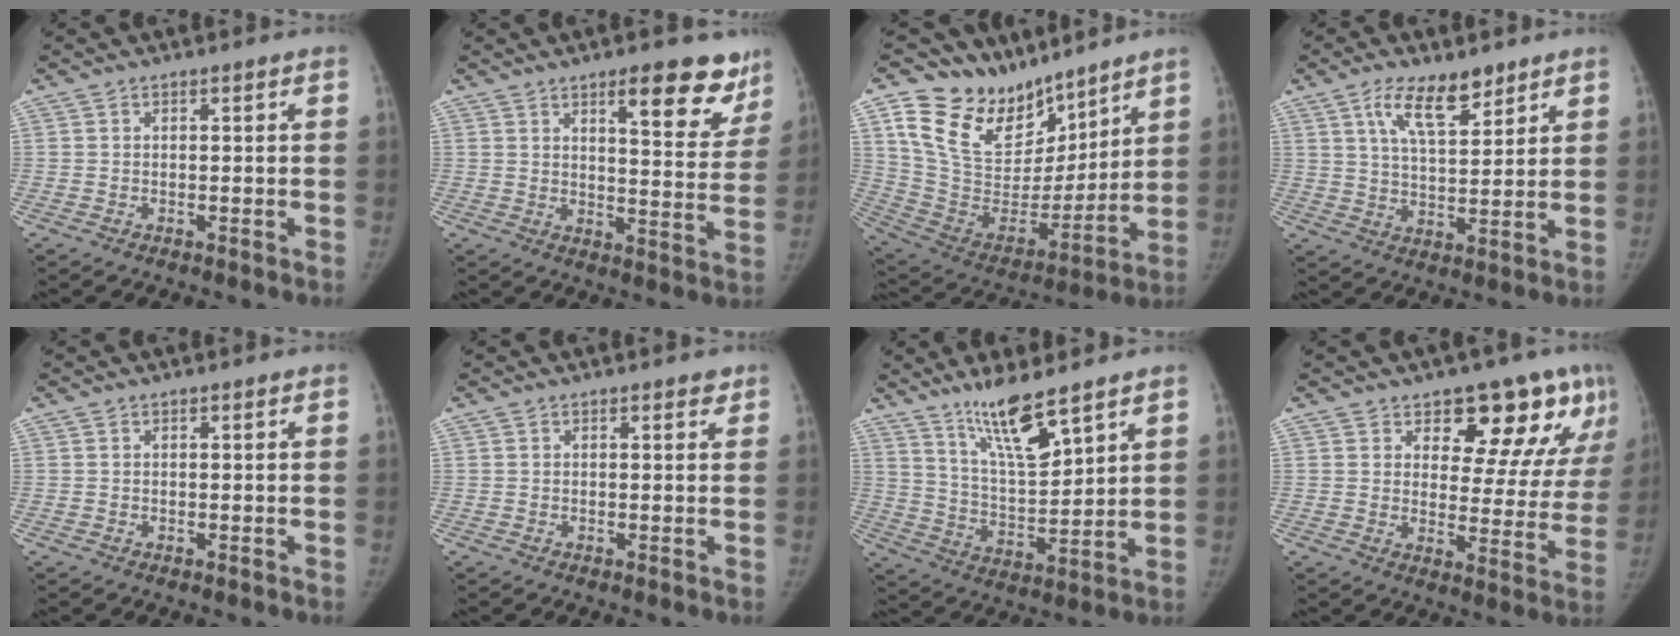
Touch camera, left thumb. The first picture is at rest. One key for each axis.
{"total": 13.9, "fx": 9.1, "fy": 4.5, "fz": 9.5, "tx": -0.067, "ty": -0.053, "tz": 0.121}
{"total": 20.7, "fx": 14.7, "fy": 11.8, "fz": 8.6, "tx": -0.104, "ty": -0.078, "tz": 0.273}
{"total": 9.8, "fx": 6.1, "fy": 4.0, "fz": 6.5, "tx": -0.094, "ty": -0.035, "tz": 0.113}
{"total": 0.0}
{"total": 1.2, "fx": 0.8, "fy": 0.6, "fz": 0.5, "tx": 0.003, "ty": -0.004, "tz": 0.007}
{"total": 11.8, "fx": 8.6, "fy": 2.3, "fz": 7.7, "tx": -0.129, "ty": -0.063, "tz": 0.171}
{"total": 17.3, "fx": 10.3, "fy": 8.4, "fz": 11.0, "tx": -0.075, "ty": -0.053, "tz": 0.130}